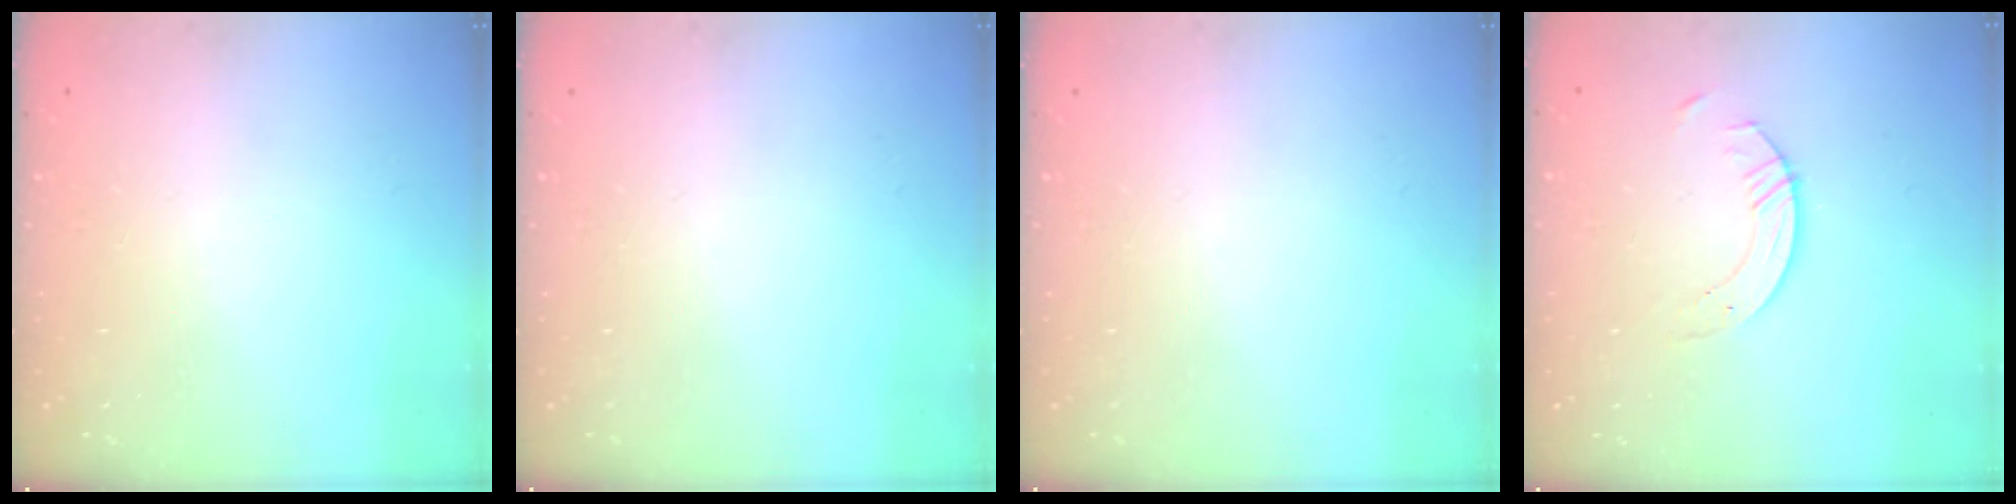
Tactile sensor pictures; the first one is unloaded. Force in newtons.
{"total": 0.0}
{"total": 0.0}
{"total": 3.5, "press": 3.5, "slide": 0.4}